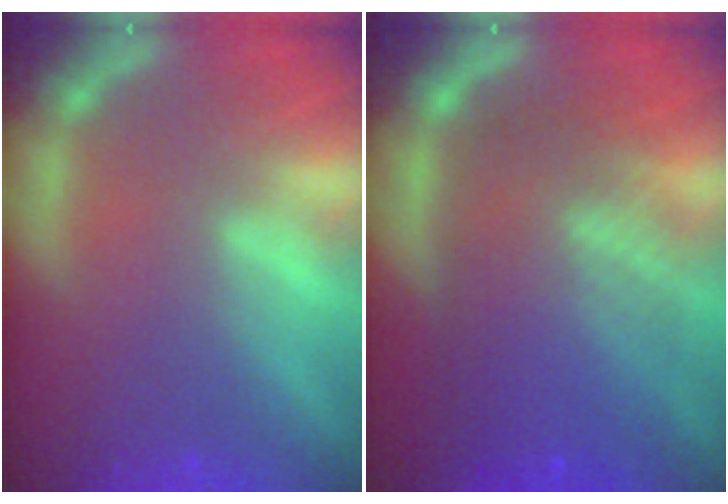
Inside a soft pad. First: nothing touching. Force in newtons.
{"total": 10.0}